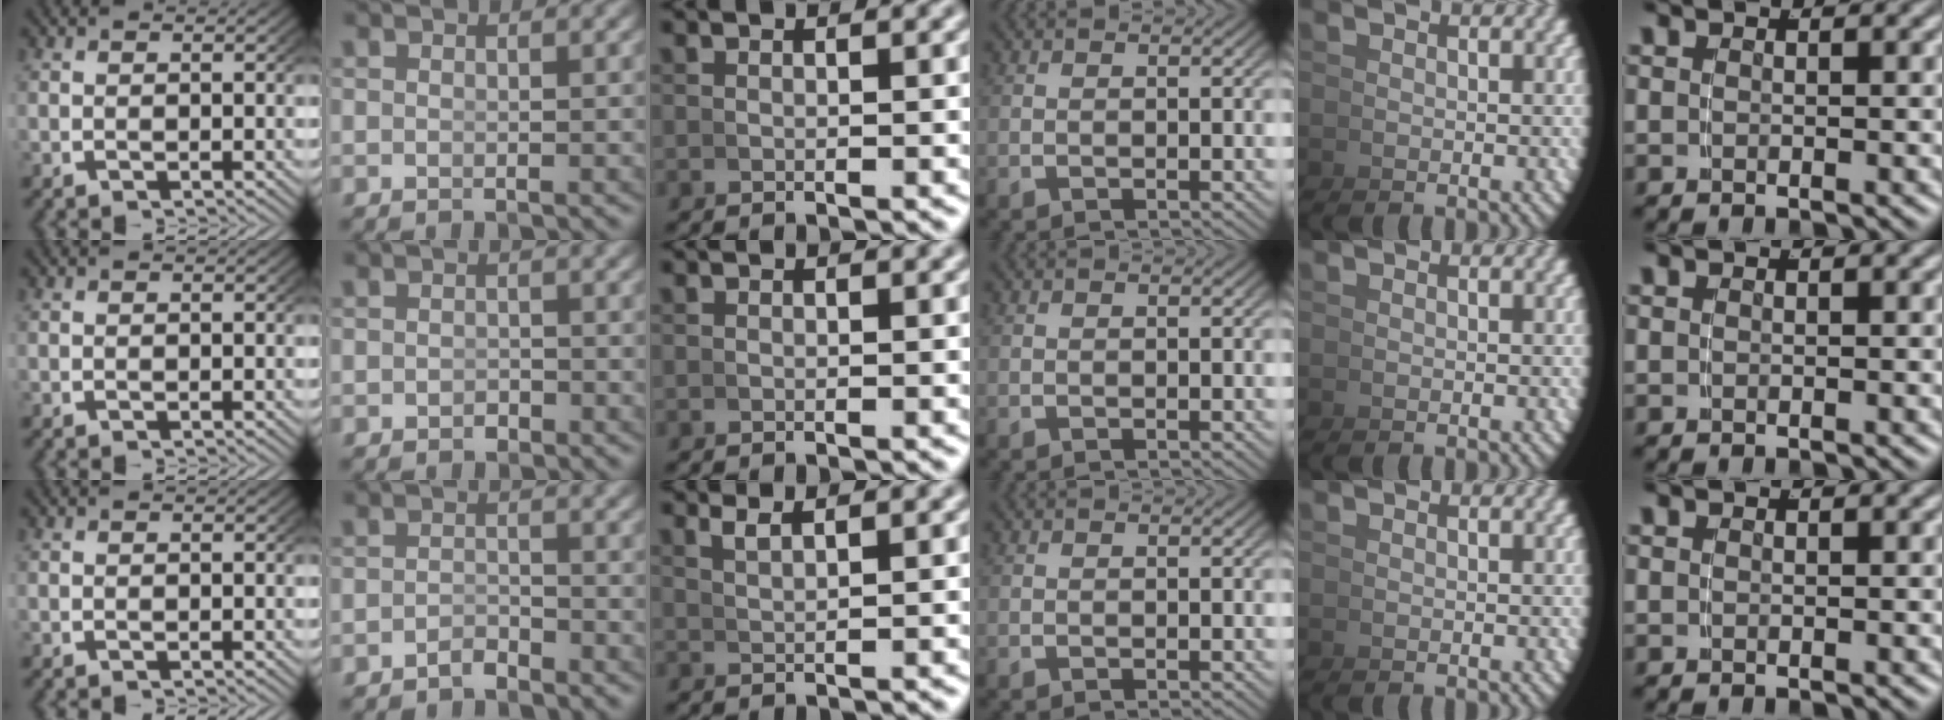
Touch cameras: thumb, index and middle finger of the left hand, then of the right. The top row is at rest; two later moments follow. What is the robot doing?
{"motion": "grasp_and_lifting", "object": "whiteboard"}